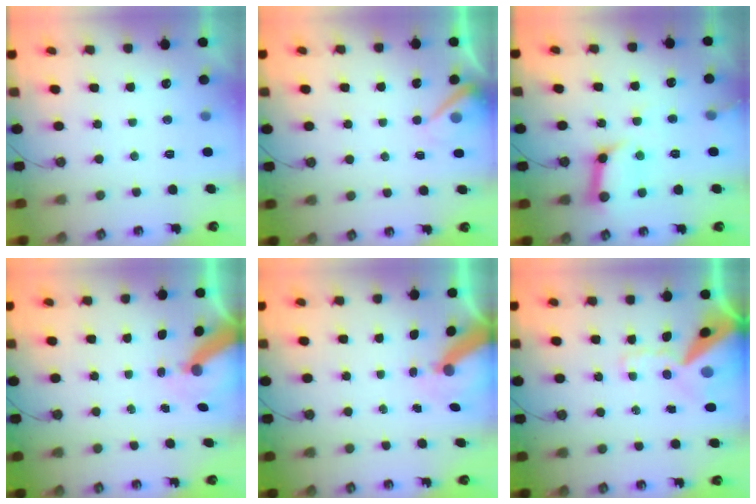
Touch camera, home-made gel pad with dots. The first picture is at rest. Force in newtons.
{"total": 5.7, "press": 5.6, "slide": 1.1}
{"total": 12.2, "press": 12.1, "slide": 1.4}
{"total": 8.1, "press": 8.1, "slide": 1.1}
{"total": 8.1, "press": 8.1, "slide": 1.1}
{"total": 17.5, "press": 17.3, "slide": 2.8}